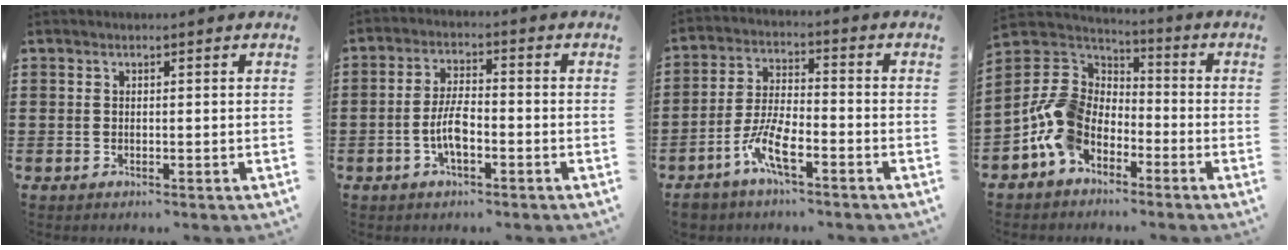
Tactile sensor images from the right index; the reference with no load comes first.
{"total": 5.0, "force": [-1.7, 1.8, 4.4], "torque": [-0.100, -0.001, -0.038]}
{"total": 7.5, "force": [-4.3, 2.3, 5.7], "torque": [-0.138, -0.005, -0.087]}
{"total": 9.3, "force": [-3.9, 7.0, 4.7], "torque": [-0.142, 0.005, -0.084]}